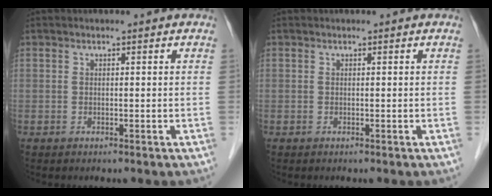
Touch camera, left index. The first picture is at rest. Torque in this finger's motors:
{"motor_torque": [0.00, 0.00, 0.00, 0.00]}